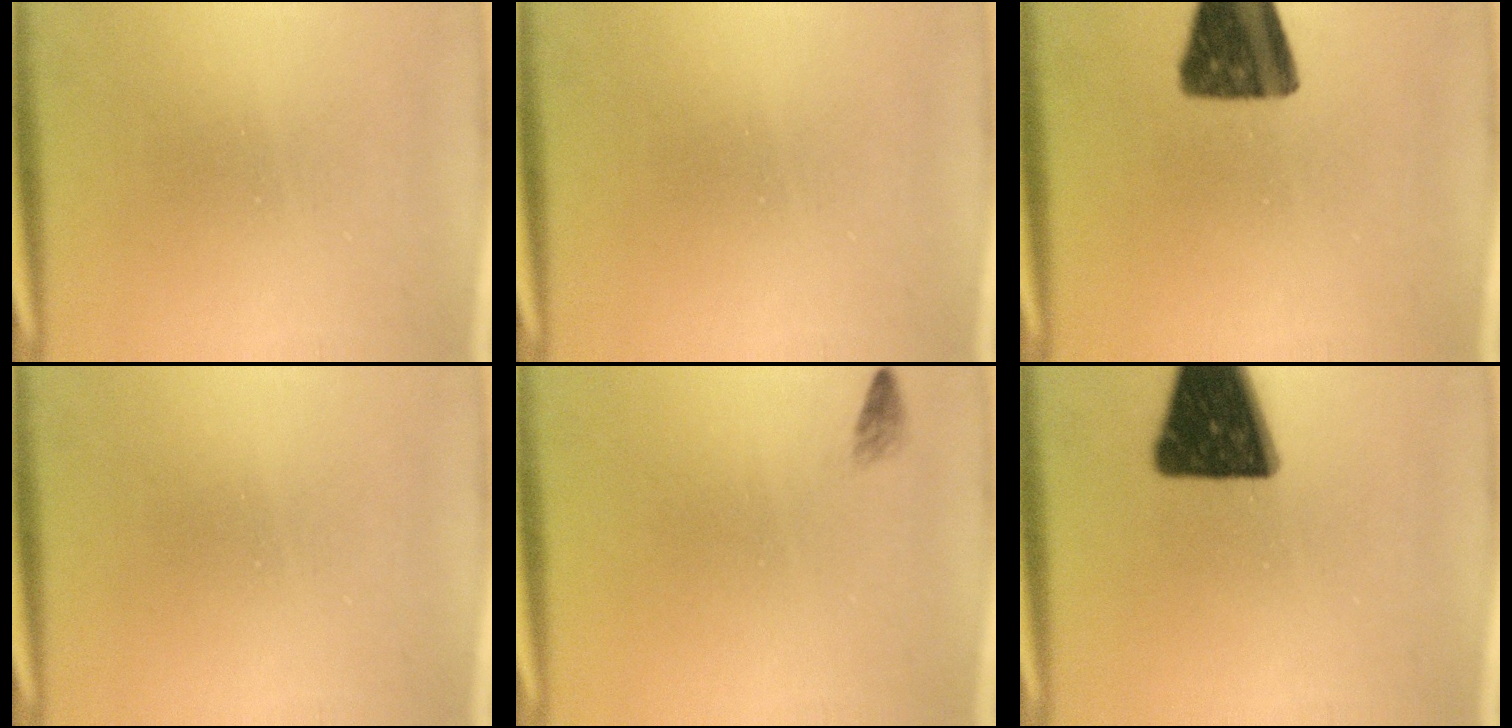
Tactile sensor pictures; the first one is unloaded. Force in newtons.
{"total": 0.0}
{"total": 14.5}
{"total": 0.0}
{"total": 0.8}
{"total": 16.7}